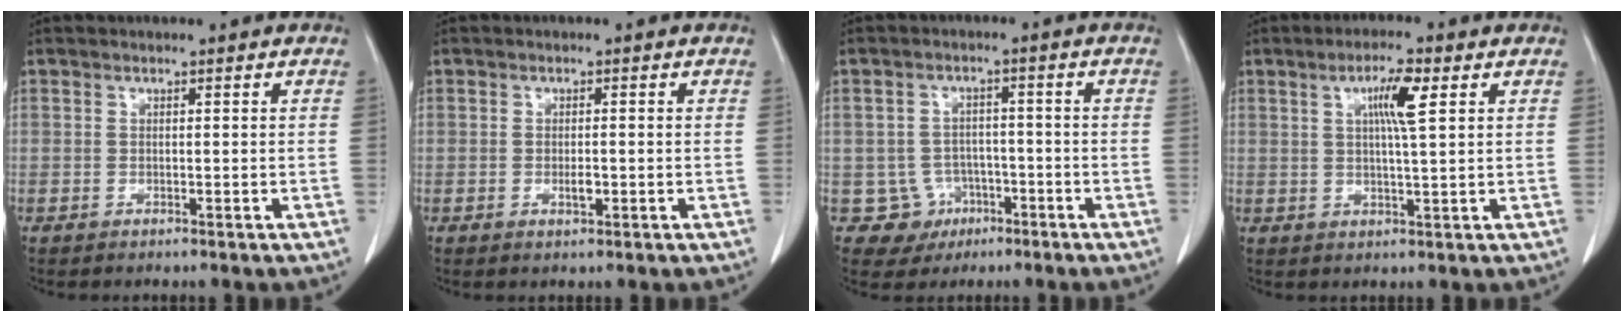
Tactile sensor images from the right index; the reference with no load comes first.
{"total": 1.6, "force": [-0.4, 0.5, 1.5], "torque": [-0.029, -0.002, -0.004]}
{"total": 5.5, "force": [-2.0, 5.1, 0.1], "torque": [0.005, 0.014, -0.026]}
{"total": 5.6, "force": [2.0, 0.2, 5.2], "torque": [-0.091, 0.001, 0.033]}